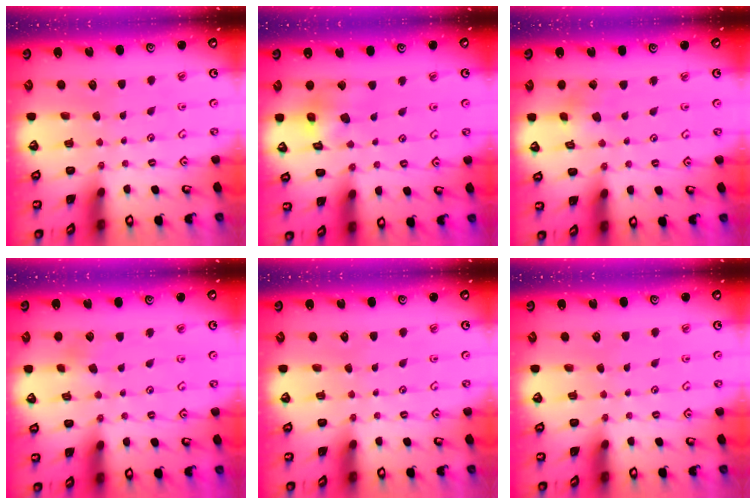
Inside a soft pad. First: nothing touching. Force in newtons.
{"total": 12.9, "press": 12.8, "slide": 1.8}
{"total": 2.1, "press": 2.1, "slide": 0.2}
{"total": 2.4, "press": 2.3, "slide": 0.4}
{"total": 0.0}
{"total": 0.0}